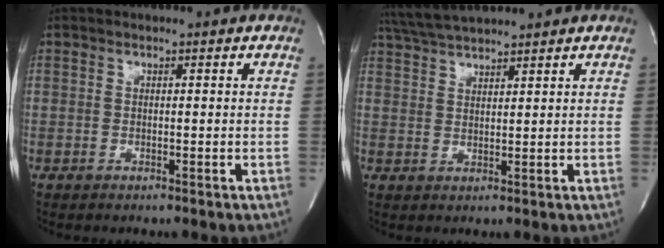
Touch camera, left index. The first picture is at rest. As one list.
[{"total": 6.9, "force": [6.3, 0.3, 2.6], "torque": [-0.056, 0.027, 0.119]}]